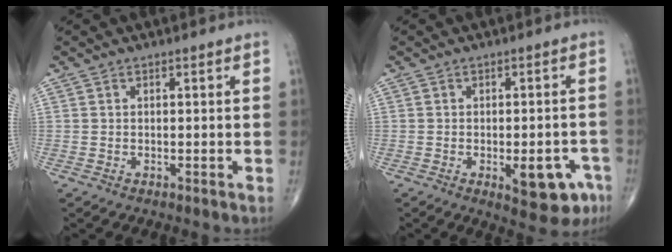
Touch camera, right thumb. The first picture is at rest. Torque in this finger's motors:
{"motor_torque": [1.01, 0.86, 0.58, -0.50, 0.16]}